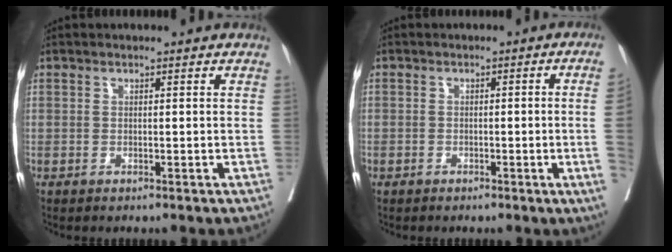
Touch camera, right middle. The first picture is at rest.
{"total": 4.3, "force": [-0.7, -0.9, 4.1], "torque": [-0.049, 0.003, -0.009]}